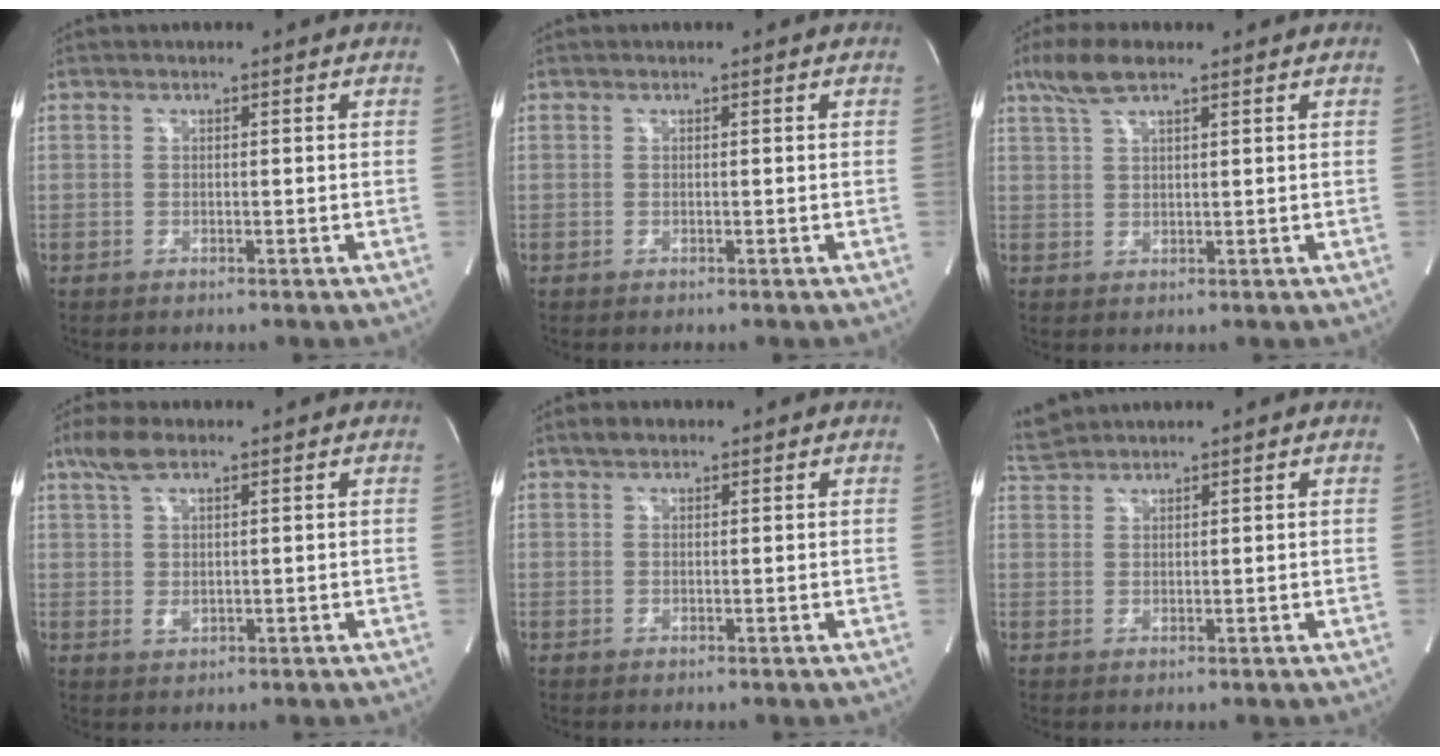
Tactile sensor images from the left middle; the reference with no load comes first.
{"total": 0.0}
{"total": 5.5, "force": [3.9, 1.2, 3.8], "torque": [-0.086, 0.017, 0.075]}
{"total": 5.3, "force": [3.2, 1.9, 3.8], "torque": [-0.084, 0.006, 0.063]}
{"total": 2.0, "force": [1.4, 1.0, 0.9], "torque": [-0.020, 0.014, 0.022]}
{"total": 3.2, "force": [3.2, 0.0, -0.1], "torque": [-0.013, 0.019, 0.071]}